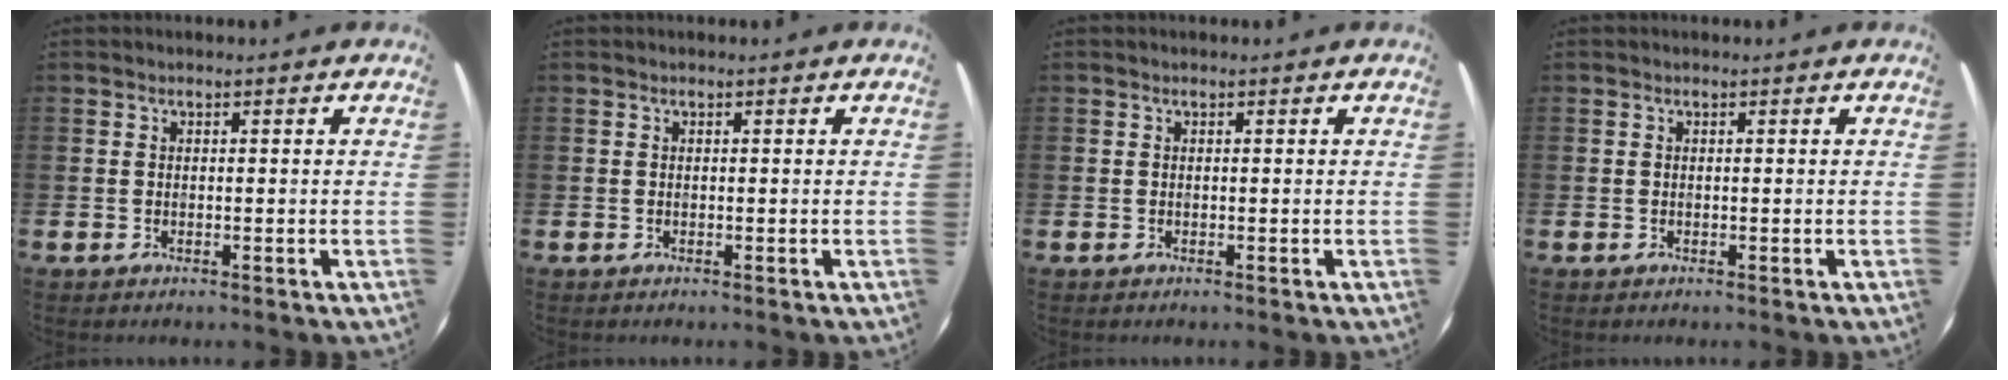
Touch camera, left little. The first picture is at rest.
{"total": 0.0}
{"total": 0.0}
{"total": 0.0}